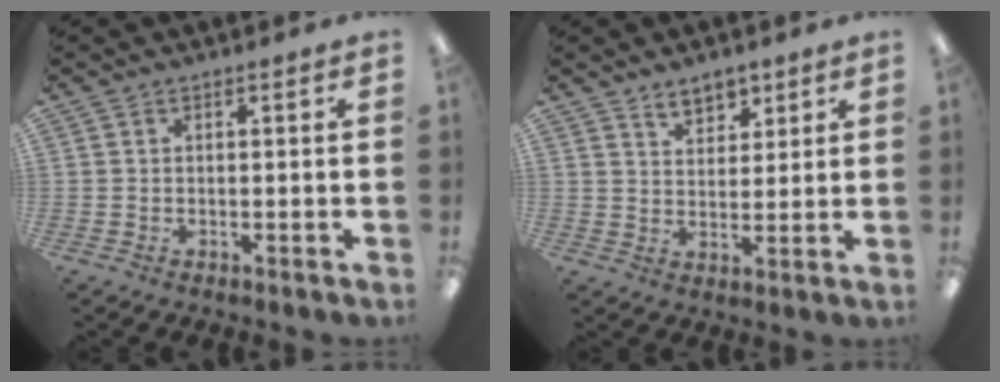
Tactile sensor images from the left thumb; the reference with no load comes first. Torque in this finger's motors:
{"motor_torque": [0.69, 0.35, 1.05, -0.47, -0.02]}